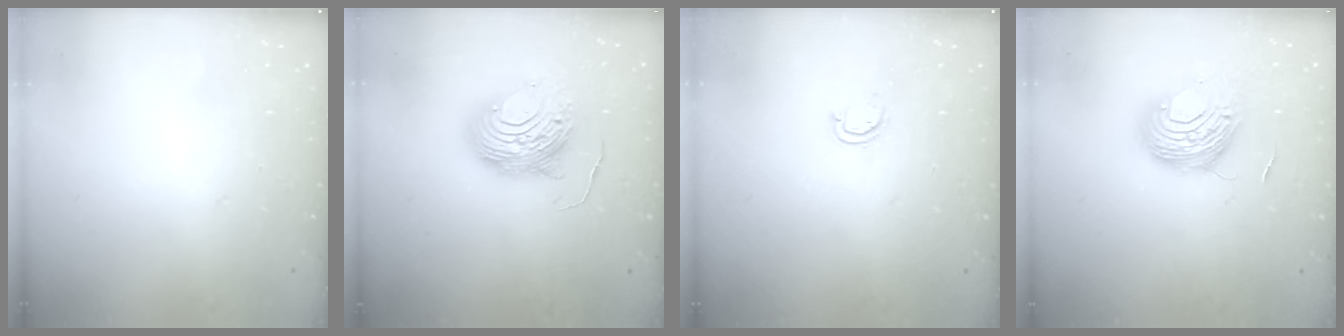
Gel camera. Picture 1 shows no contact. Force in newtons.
{"total": 11.2, "press": 11.1, "slide": 1.1}
{"total": 3.2, "press": 3.2, "slide": 0.2}
{"total": 10.4, "press": 10.4, "slide": 0.2}